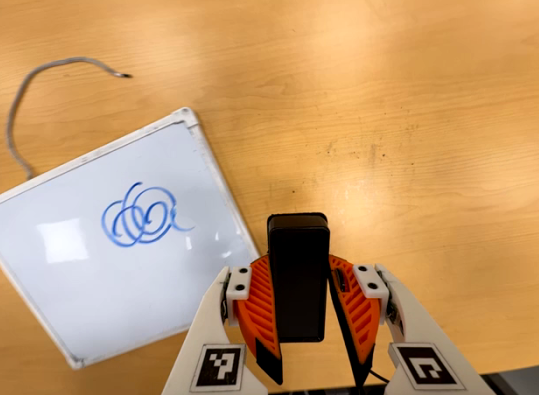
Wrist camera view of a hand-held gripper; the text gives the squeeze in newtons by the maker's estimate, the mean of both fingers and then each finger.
{"total": 6.1, "left": 5.6, "right": 6.5}